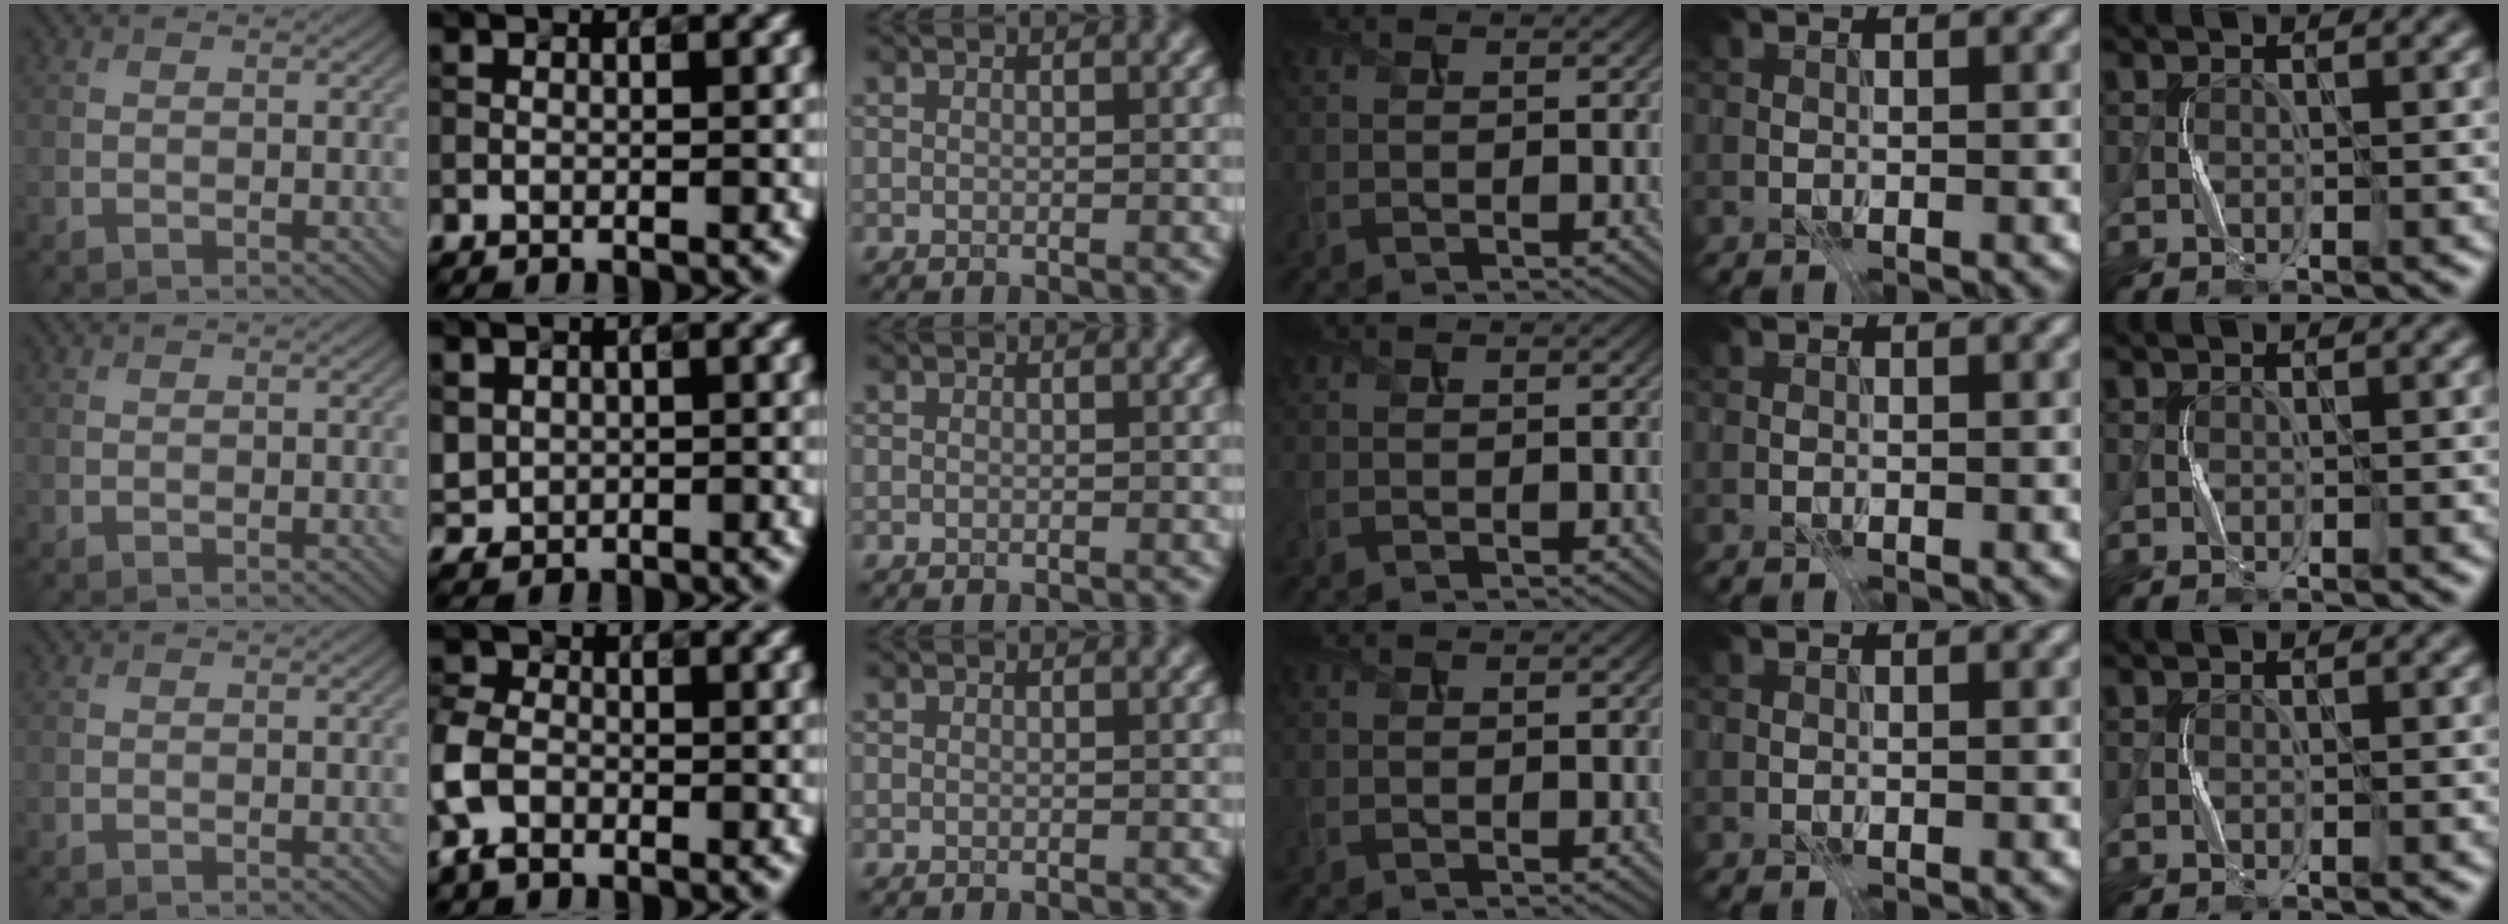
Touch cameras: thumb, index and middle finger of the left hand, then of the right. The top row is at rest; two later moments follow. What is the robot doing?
{"motion": "press", "object": "toy piano key"}